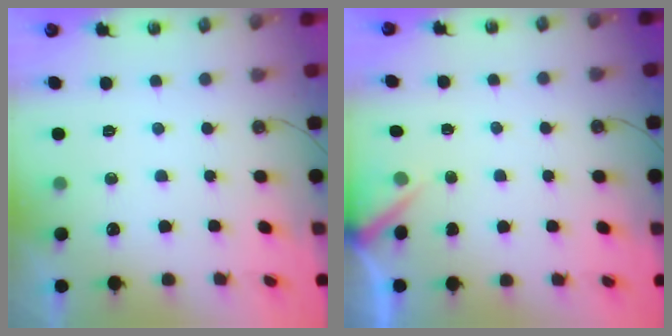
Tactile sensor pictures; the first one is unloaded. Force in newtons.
{"total": 3.3, "press": 3.2, "slide": 0.3}